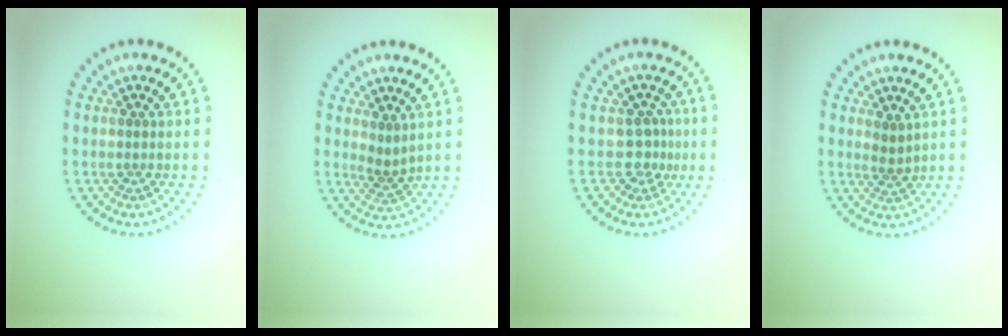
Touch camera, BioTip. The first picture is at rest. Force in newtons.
{"total": 1.7, "press": 1.1, "slide": 1.3}
{"total": 1.9, "press": 1.3, "slide": 1.4}
{"total": 1.4, "press": 1.0, "slide": 1.0}